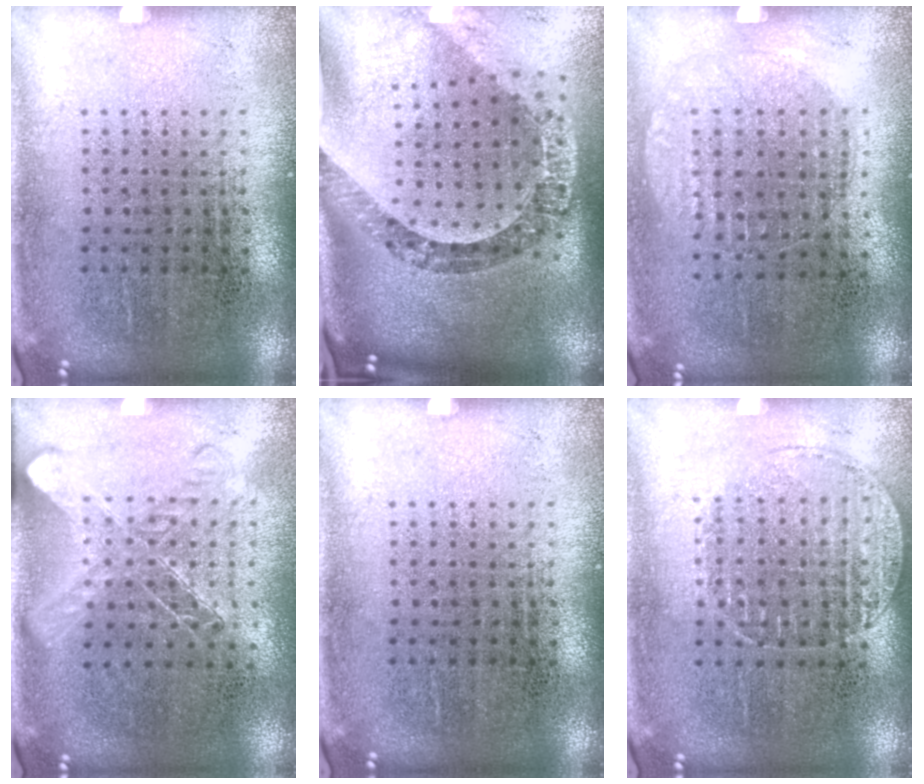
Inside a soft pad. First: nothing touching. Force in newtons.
{"total": 2.8, "press": 2.1, "slide": 1.8}
{"total": 0.9, "press": 0.8, "slide": 0.3}
{"total": 1.4, "press": 1.2, "slide": 0.7}
{"total": 0.0}
{"total": 1.1, "press": 1.1, "slide": 0.4}